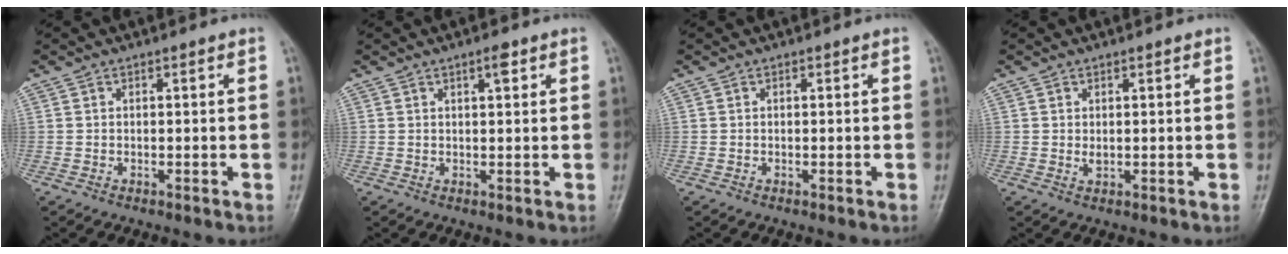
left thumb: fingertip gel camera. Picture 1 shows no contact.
{"total": 2.1, "force": [1.2, 0.6, 1.7], "torque": [-0.022, -0.004, 0.017]}
{"total": 0.0}
{"total": 1.8, "force": [0.7, 0.7, 1.5], "torque": [-0.022, -0.002, 0.013]}